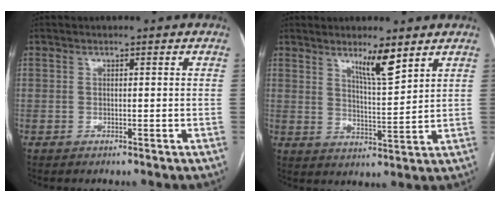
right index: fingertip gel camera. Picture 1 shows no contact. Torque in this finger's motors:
{"motor_torque": [0.22, 0.20, 0.11, 0.06]}